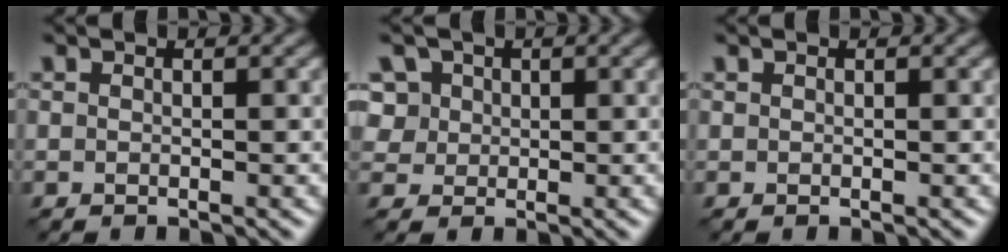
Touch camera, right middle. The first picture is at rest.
{"total": 5.6, "force": [2.8, 4.5, 2.0], "torque": [-0.048, 0.019, 0.037]}
{"total": 0.0}